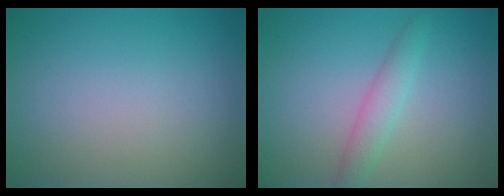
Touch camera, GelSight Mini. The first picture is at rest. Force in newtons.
{"total": 2.1, "press": 2.1, "slide": 0.1}